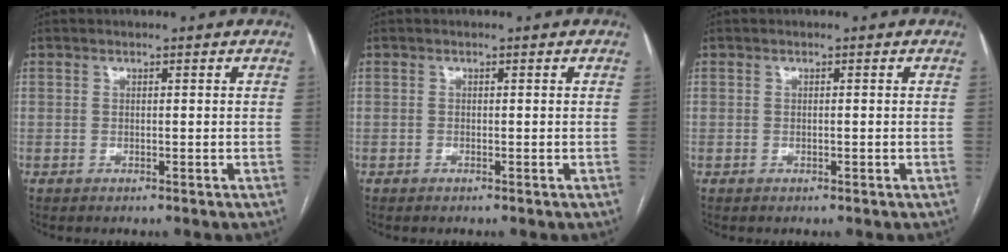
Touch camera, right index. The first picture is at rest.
{"total": 0.0}
{"total": 0.0}